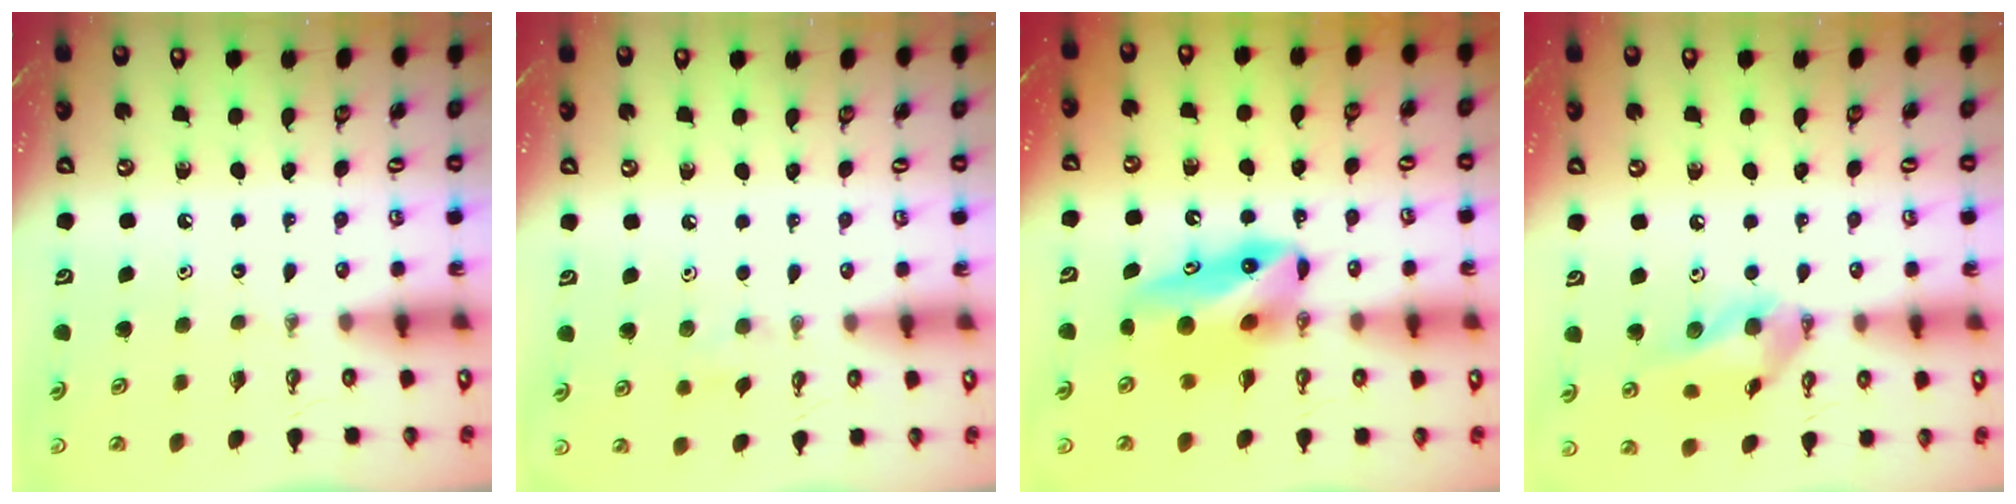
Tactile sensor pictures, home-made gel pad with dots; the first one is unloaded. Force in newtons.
{"total": 6.2, "press": 6.1, "slide": 1.0}
{"total": 11.5, "press": 8.8, "slide": 7.5}
{"total": 12.7, "press": 12.6, "slide": 2.1}